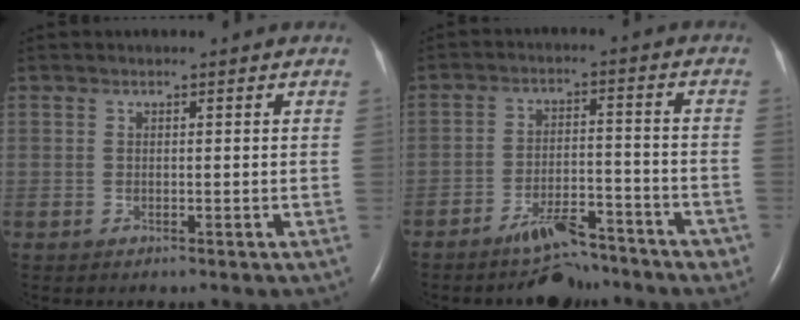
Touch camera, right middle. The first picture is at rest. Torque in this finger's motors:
{"motor_torque": [0.12, -0.11, 0.09, 0.06]}